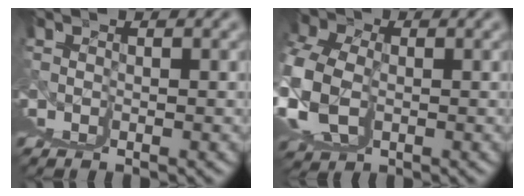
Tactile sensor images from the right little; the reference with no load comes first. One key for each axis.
{"total": 6.5, "fx": 2.2, "fy": 4.6, "fz": 4.1, "tx": -0.057, "ty": -0.001, "tz": 0.041}